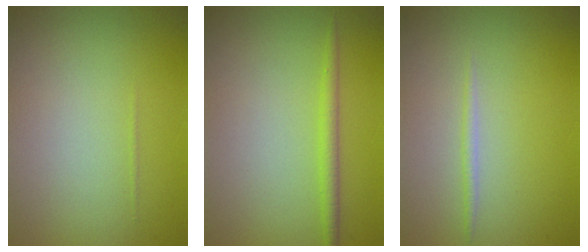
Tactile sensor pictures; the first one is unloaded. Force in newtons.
{"total": 1.6, "press": 1.6, "slide": 0.0}
{"total": 0.7, "press": 0.7, "slide": 0.1}